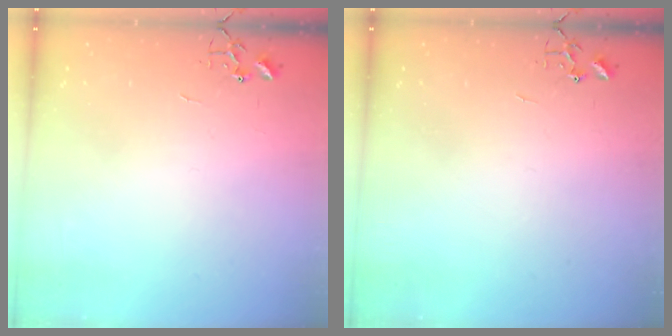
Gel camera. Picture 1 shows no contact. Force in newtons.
{"total": 0.0}